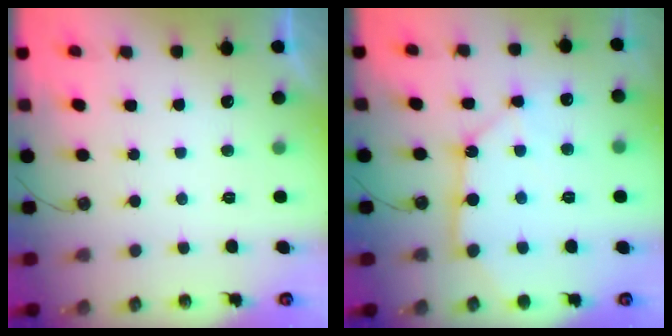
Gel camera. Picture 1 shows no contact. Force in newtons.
{"total": 12.6, "press": 12.5, "slide": 1.3}